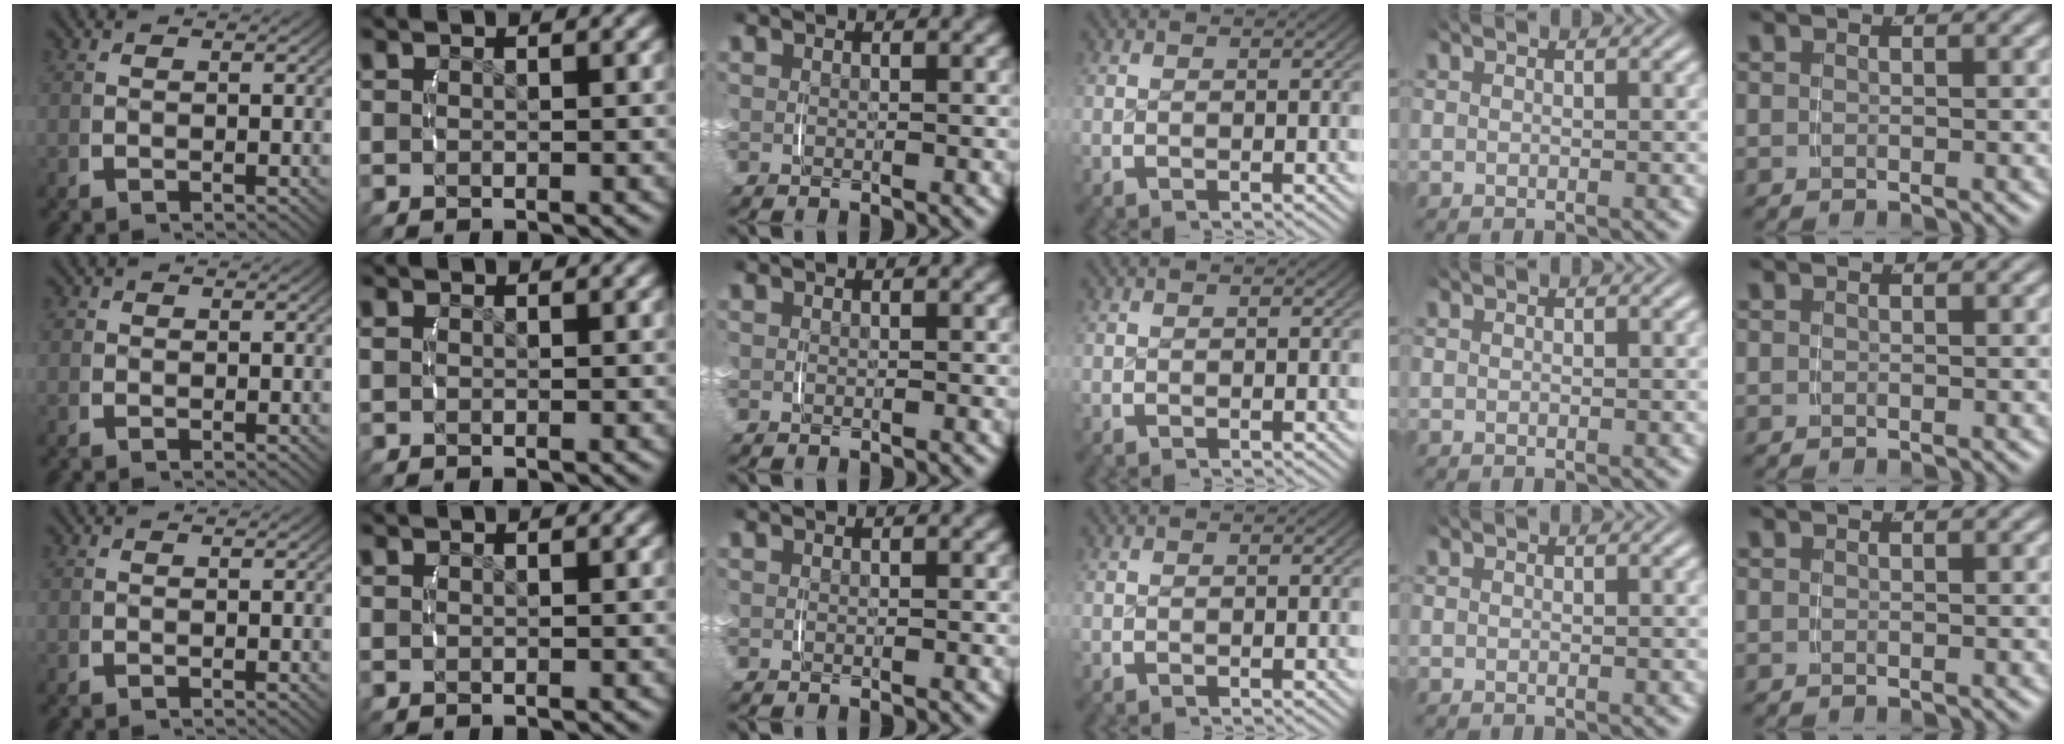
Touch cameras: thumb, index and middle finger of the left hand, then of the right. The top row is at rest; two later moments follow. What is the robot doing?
{"motion": "lift_and_place", "object": "small bumper sticker"}